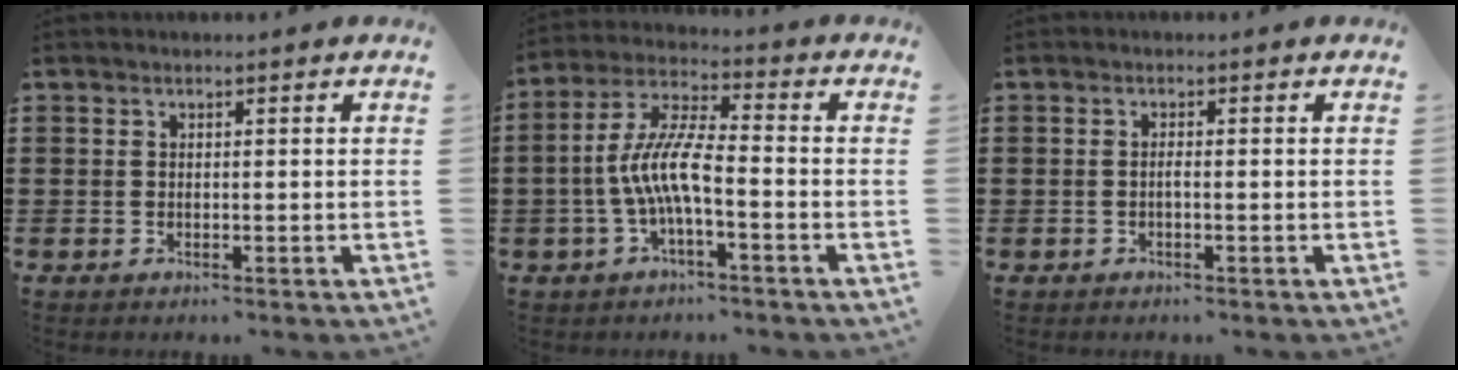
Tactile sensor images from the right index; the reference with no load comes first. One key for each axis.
{"total": 8.1, "fx": -2.3, "fy": 1.8, "fz": 7.6, "tx": -0.171, "ty": -0.011, "tz": -0.051}
{"total": 0.7, "fx": -0.3, "fy": 0.1, "fz": 0.6, "tx": -0.012, "ty": -0.002, "tz": -0.006}